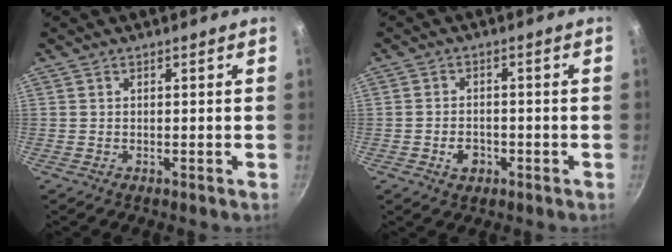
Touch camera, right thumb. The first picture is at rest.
{"total": 3.8, "force": [-1.5, 2.7, 2.2], "torque": [-0.029, 0.013, -0.026]}